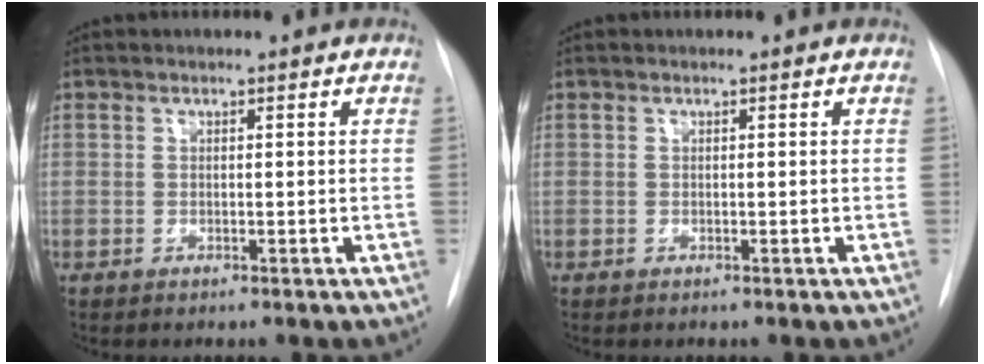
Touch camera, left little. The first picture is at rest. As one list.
[{"total": 0.0}]